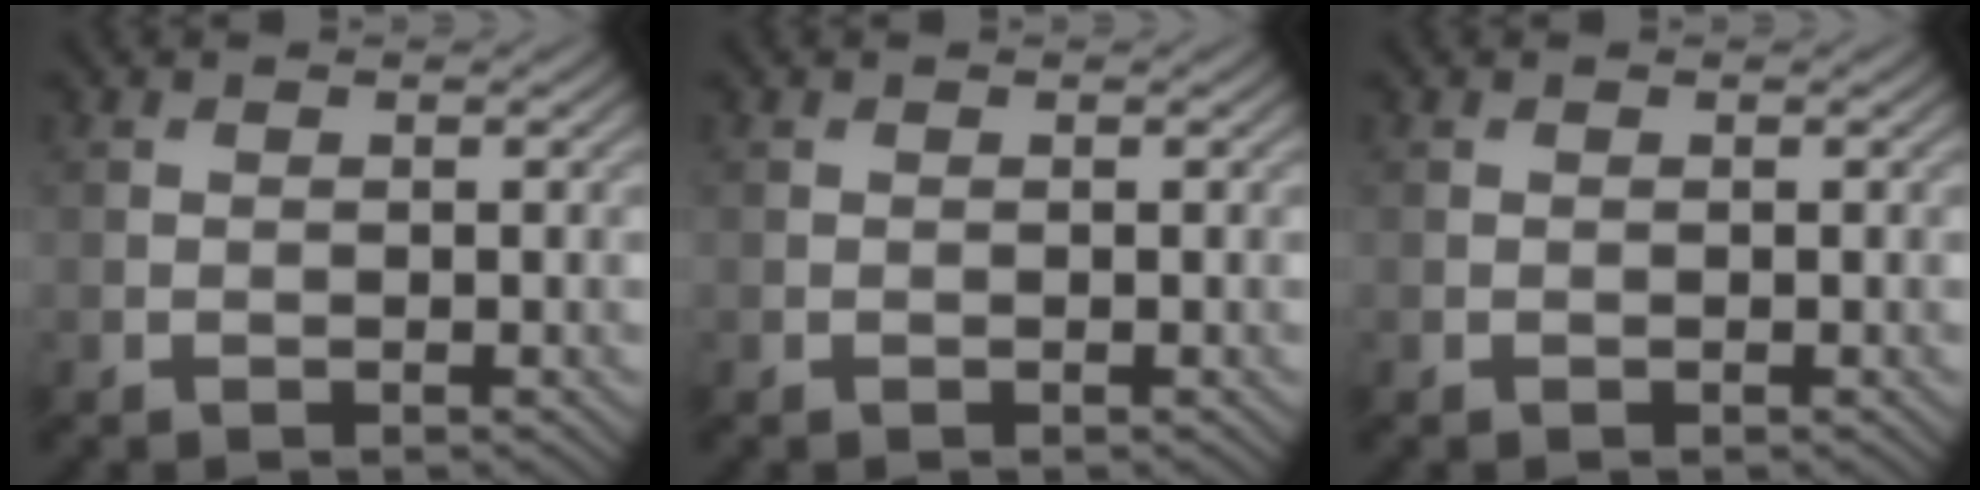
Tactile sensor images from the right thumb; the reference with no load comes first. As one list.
[{"total": 0.0}, {"total": 0.0}]